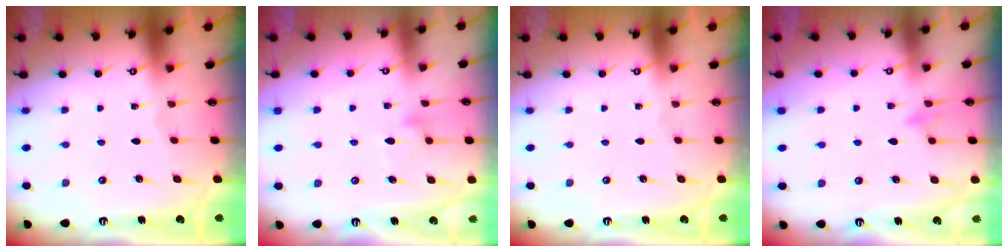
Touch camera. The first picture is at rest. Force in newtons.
{"total": 11.3, "press": 11.2, "slide": 0.6}
{"total": 0.0}
{"total": 7.7, "press": 7.7, "slide": 0.7}